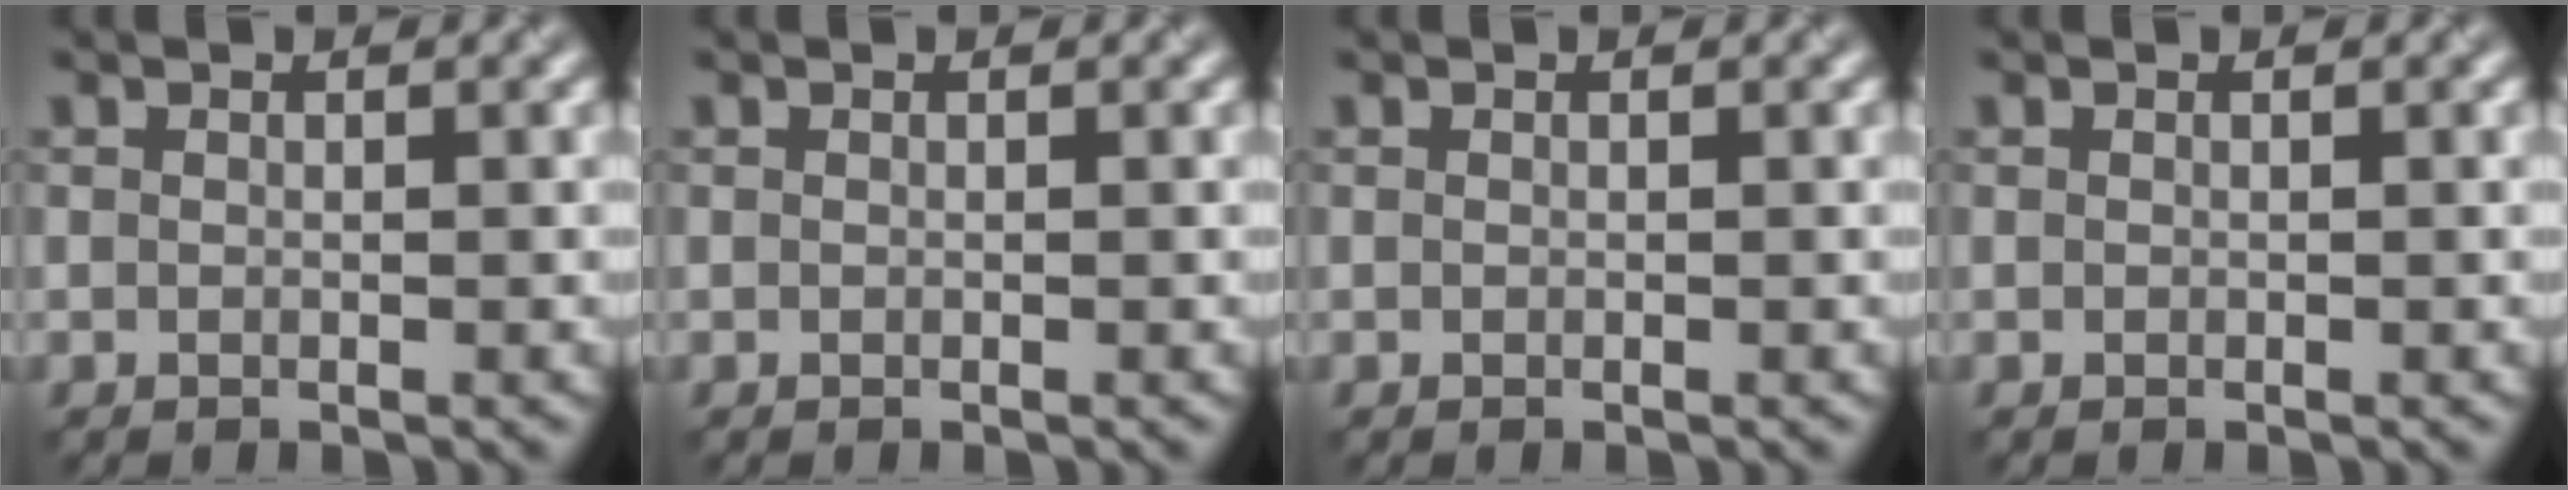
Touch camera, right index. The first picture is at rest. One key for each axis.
{"total": 0.0}
{"total": 0.0}
{"total": 0.0}